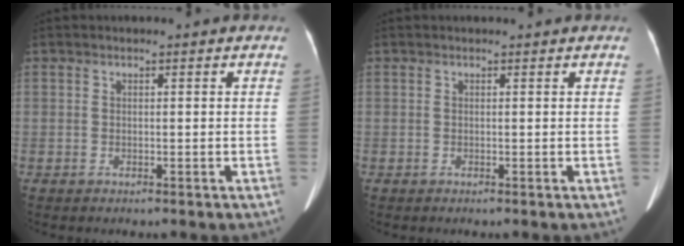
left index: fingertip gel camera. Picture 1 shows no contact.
{"total": 1.2, "force": [1.1, -0.1, 0.4], "torque": [-0.008, 0.016, 0.019]}